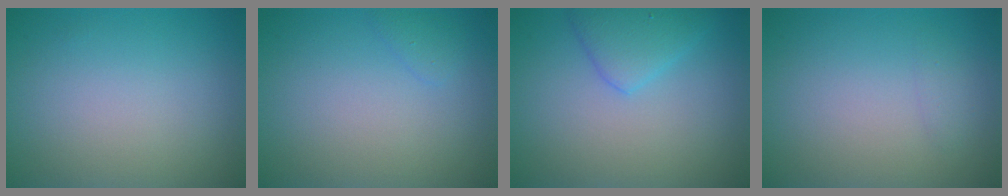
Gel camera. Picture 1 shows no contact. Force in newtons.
{"total": 0.9, "press": 0.9, "slide": 0.0}
{"total": 2.8, "press": 2.8, "slide": 0.2}
{"total": 0.7, "press": 0.7, "slide": 0.0}